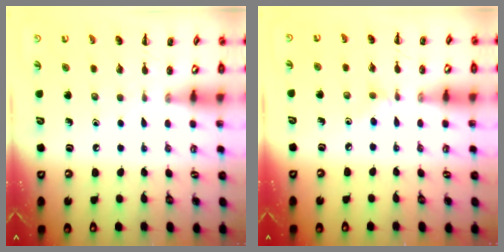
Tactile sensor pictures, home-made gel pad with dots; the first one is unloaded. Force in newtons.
{"total": 3.3, "press": 3.1, "slide": 1.2}